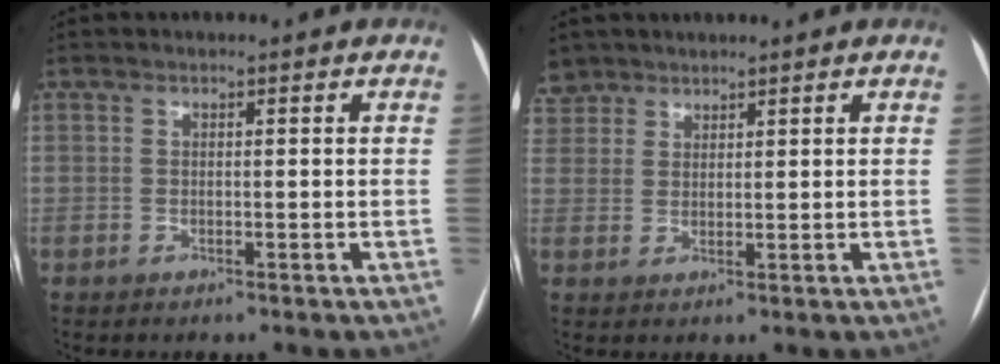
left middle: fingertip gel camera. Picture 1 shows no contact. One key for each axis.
{"total": 5.1, "fx": 3.9, "fy": 3.2, "fz": -0.2, "tx": 0.010, "ty": 0.012, "tz": 0.077}